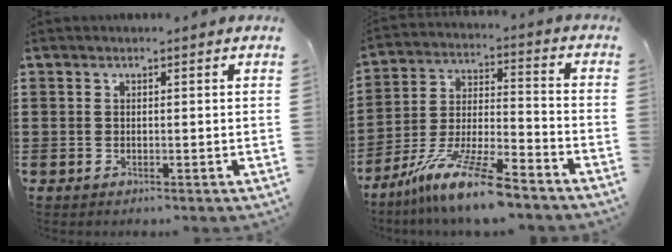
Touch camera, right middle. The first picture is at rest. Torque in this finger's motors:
{"motor_torque": [1.53, -0.61, 0.78, 0.13]}